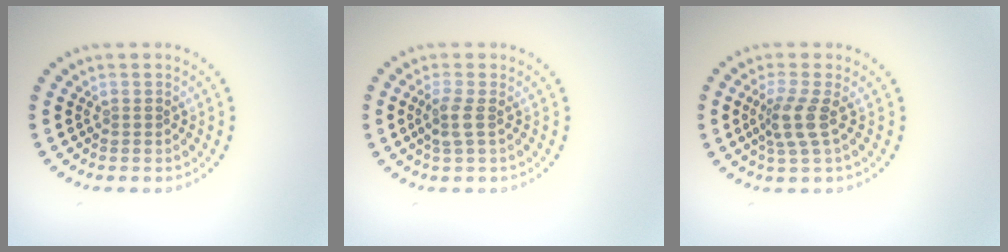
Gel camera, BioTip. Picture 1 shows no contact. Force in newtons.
{"total": 1.7, "press": 1.4, "slide": 0.9}
{"total": 2.7, "press": 2.0, "slide": 1.8}